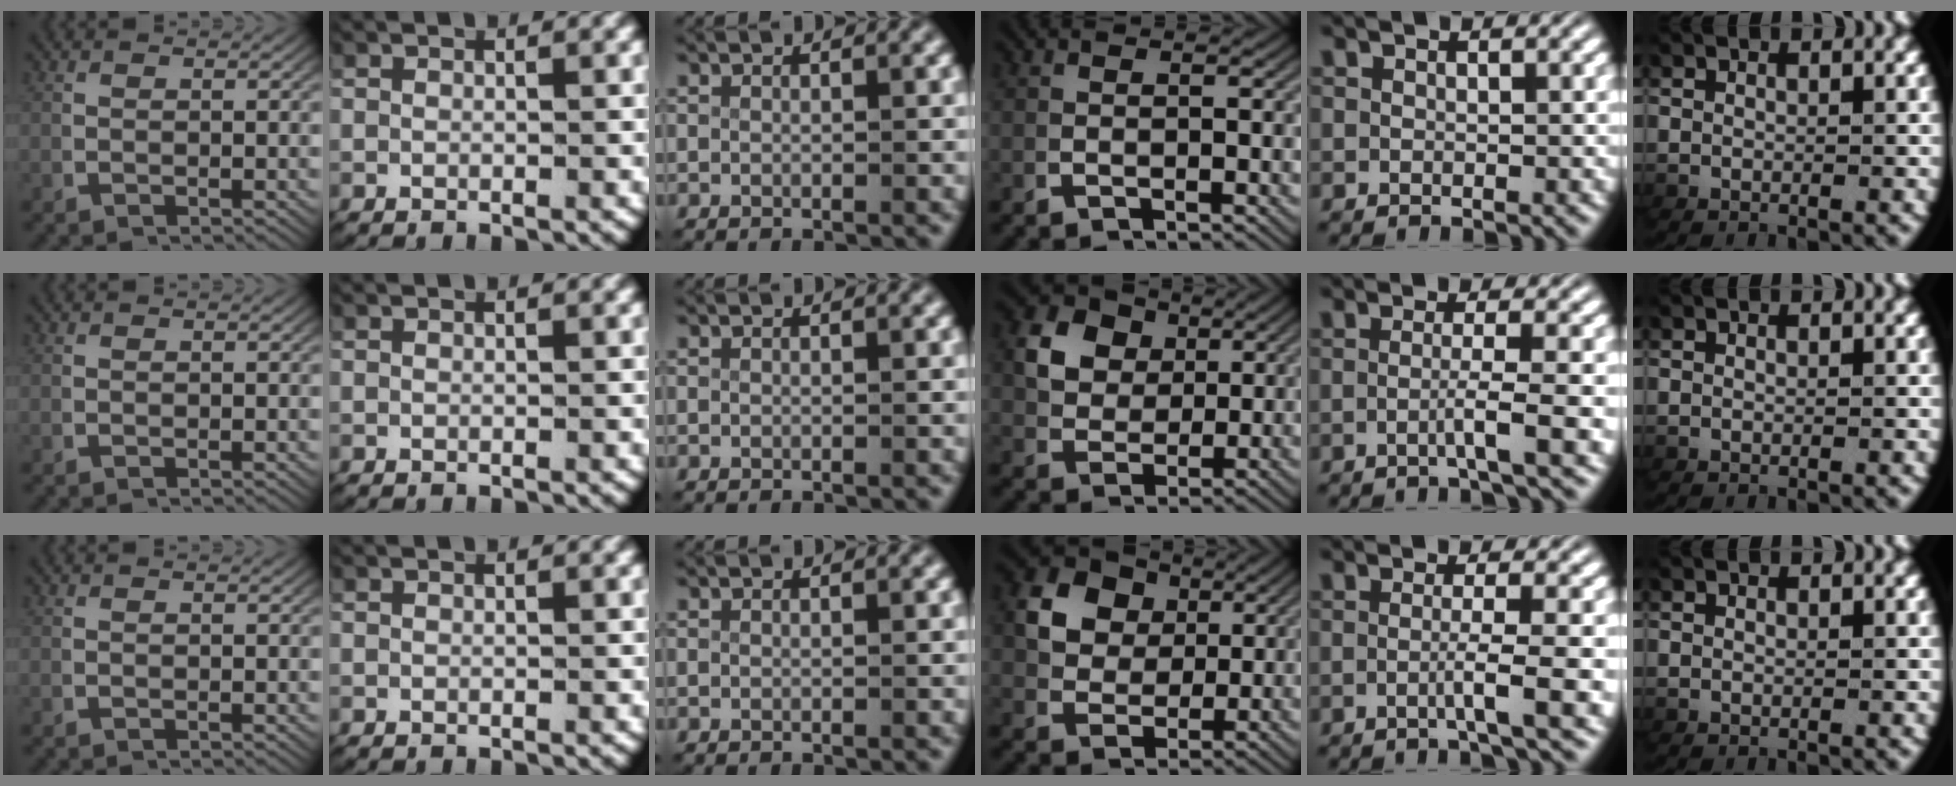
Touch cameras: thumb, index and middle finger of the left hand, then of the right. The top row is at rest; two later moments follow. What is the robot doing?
{"motion": "grasp_and_lifting", "object": "card"}